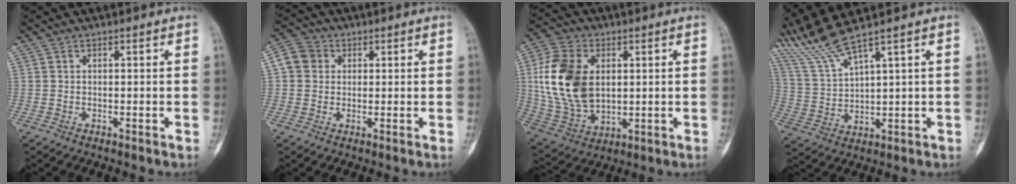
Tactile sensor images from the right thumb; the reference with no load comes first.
{"total": 6.8, "force": [1.4, 6.1, 2.6], "torque": [-0.039, 0.011, 0.019]}
{"total": 18.1, "force": [2.4, 12.1, 13.2], "torque": [-0.250, -0.007, 0.056]}
{"total": 8.4, "force": [7.2, -0.8, 4.1], "torque": [-0.102, -0.029, 0.164]}